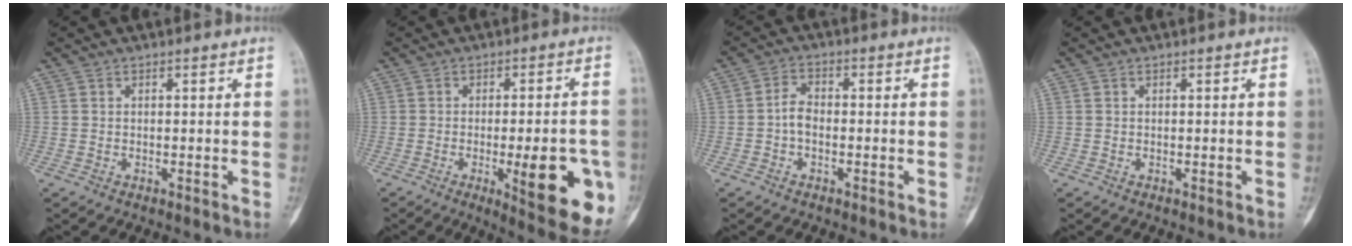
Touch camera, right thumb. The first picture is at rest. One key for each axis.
{"total": 15.6, "fx": -4.6, "fy": 4.4, "fz": 14.2, "tx": -0.149, "ty": 0.001, "tz": -0.046}
{"total": 3.5, "fx": -0.9, "fy": 2.3, "fz": 2.5, "tx": -0.041, "ty": 0.014, "tz": -0.023}
{"total": 0.0}